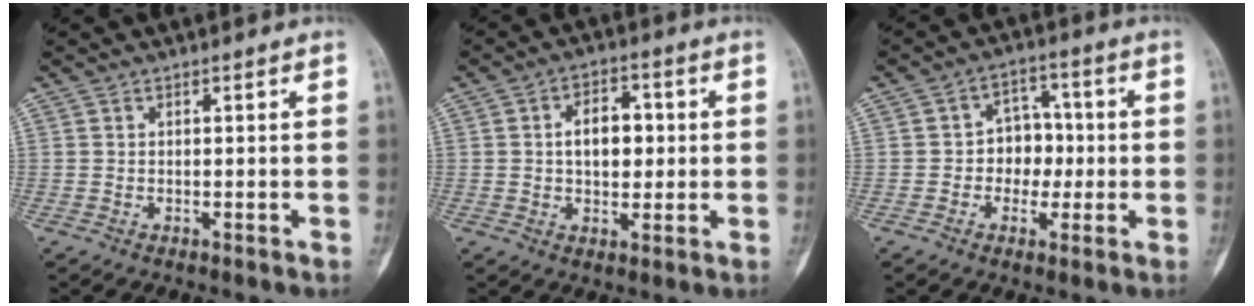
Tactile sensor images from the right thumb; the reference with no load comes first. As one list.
[{"total": 8.0, "force": [0.7, 5.1, 6.2], "torque": [-0.068, 0.008, 0.010]}, {"total": 7.2, "force": [-0.6, 5.8, 4.1], "torque": [-0.013, 0.020, -0.018]}]